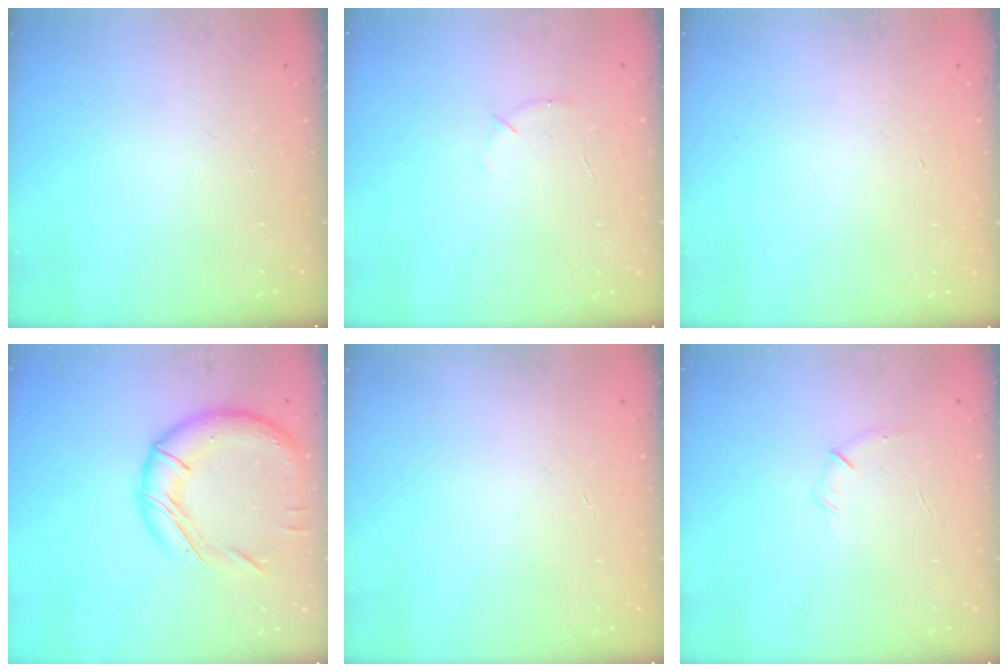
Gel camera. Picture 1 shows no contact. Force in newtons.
{"total": 4.6, "press": 4.4, "slide": 1.2}
{"total": 0.0}
{"total": 16.4, "press": 16.3, "slide": 1.9}
{"total": 0.0}
{"total": 5.6, "press": 5.4, "slide": 1.6}